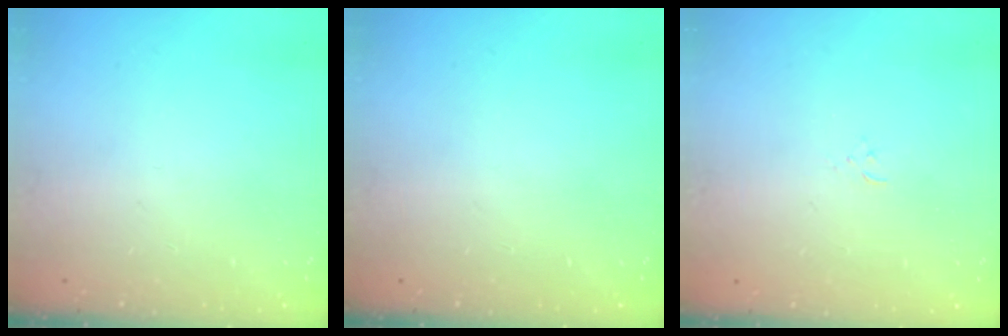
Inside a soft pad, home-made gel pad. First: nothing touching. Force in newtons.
{"total": 0.0}
{"total": 2.4, "press": 2.4, "slide": 0.3}